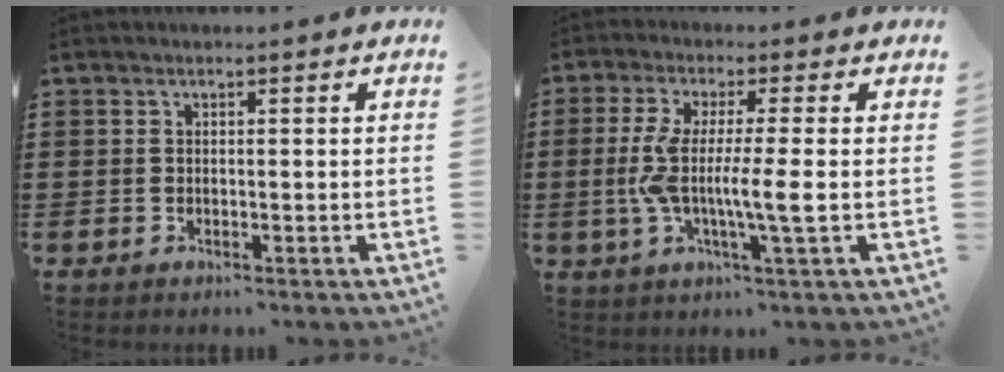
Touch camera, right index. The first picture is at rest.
{"total": 8.0, "force": [-1.4, 0.2, 7.9], "torque": [-0.161, -0.015, -0.032]}